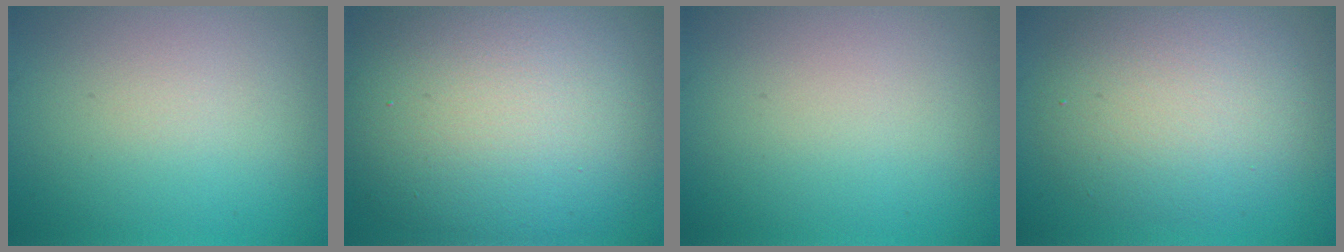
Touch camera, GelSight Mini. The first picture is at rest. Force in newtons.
{"total": 14.4, "press": 14.4, "slide": 0.9}
{"total": 0.0}
{"total": 6.4, "press": 6.4, "slide": 0.4}